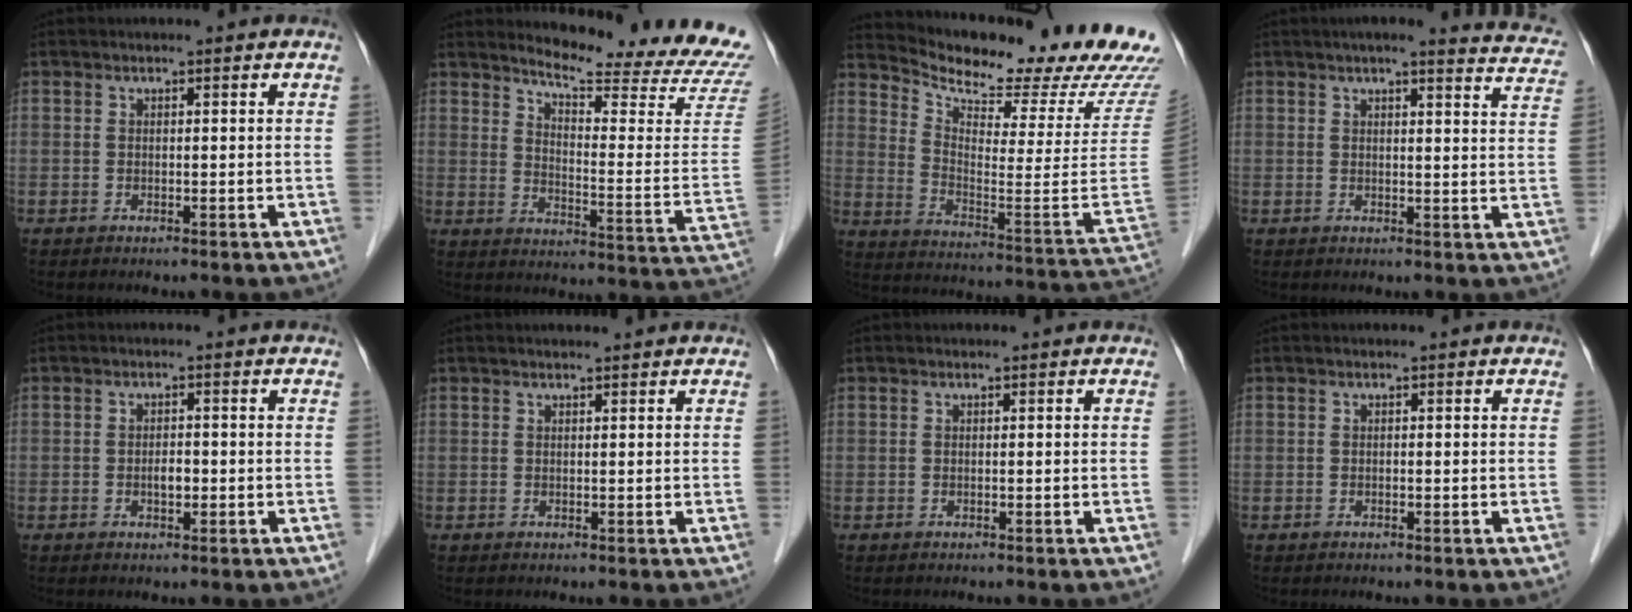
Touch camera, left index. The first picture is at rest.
{"total": 19.7, "force": [18.7, 0.1, 6.4], "torque": [-0.098, -0.126, 0.223]}
{"total": 26.6, "force": [23.5, 3.4, 12.1], "torque": [-0.199, -0.085, 0.309]}
{"total": 12.1, "force": [11.1, 1.5, 4.6], "torque": [-0.035, -0.014, 0.103]}
{"total": 1.7, "force": [-0.4, 0.8, 1.4], "torque": [-0.024, 0.003, -0.007]}
{"total": 2.4, "force": [2.2, 0.2, 1.0], "torque": [-0.010, 0.017, 0.029]}
{"total": 0.0}
{"total": 0.0}